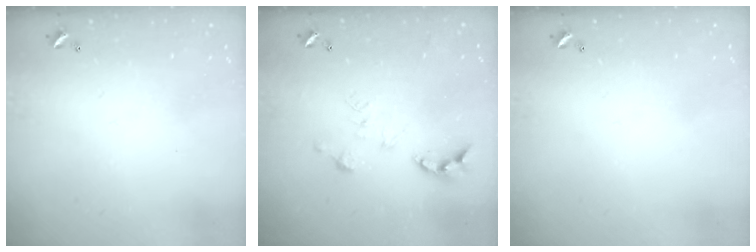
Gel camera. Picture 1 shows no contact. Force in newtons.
{"total": 0.0}
{"total": 0.0}